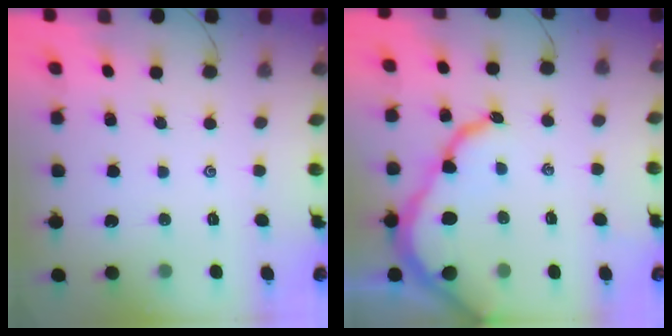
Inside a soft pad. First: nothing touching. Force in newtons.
{"total": 10.0, "press": 10.0, "slide": 0.9}